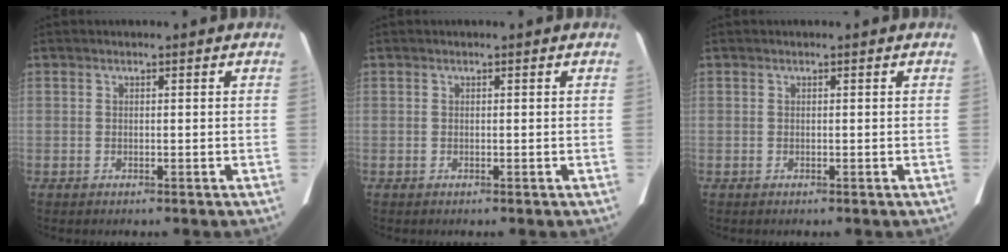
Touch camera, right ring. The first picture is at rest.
{"total": 0.0}
{"total": 0.0}